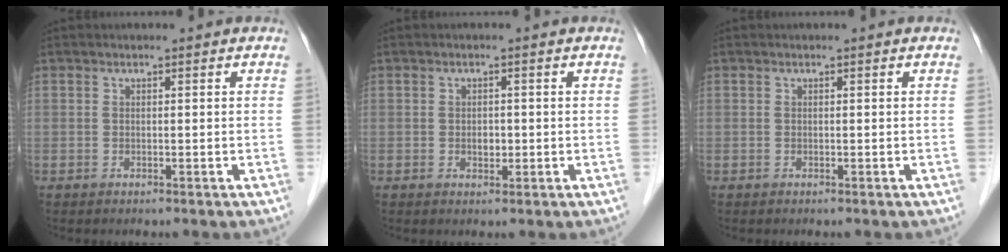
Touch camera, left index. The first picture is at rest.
{"total": 1.5, "force": [-0.3, 1.1, 1.1], "torque": [-0.018, -0.001, -0.002]}
{"total": 0.0}